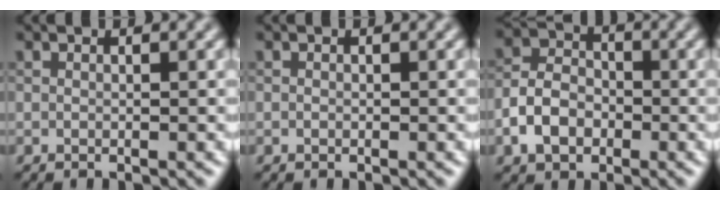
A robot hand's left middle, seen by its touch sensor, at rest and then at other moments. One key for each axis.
{"total": 0.0}
{"total": 4.3, "fx": -1.7, "fy": 3.1, "fz": 2.5, "tx": -0.047, "ty": 0.005, "tz": -0.036}